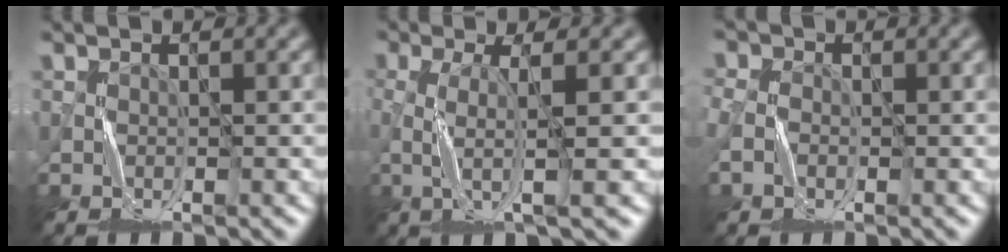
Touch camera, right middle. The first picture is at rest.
{"total": 3.0, "force": [-0.6, 0.3, 2.9], "torque": [-0.061, 0.005, -0.011]}
{"total": 2.9, "force": [-1.1, 2.3, 1.4], "torque": [-0.044, -0.002, -0.022]}